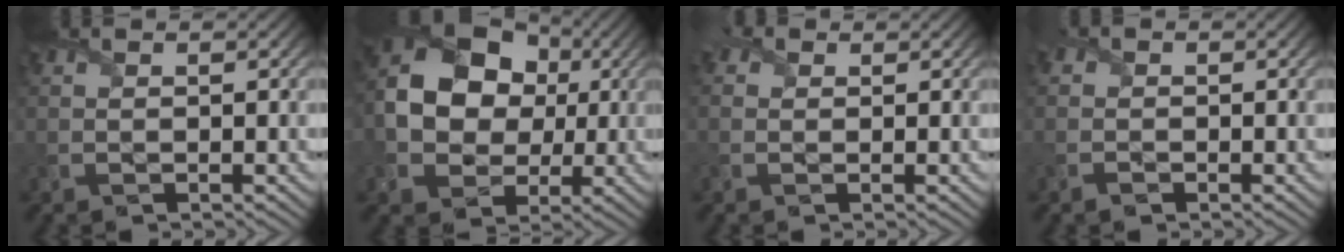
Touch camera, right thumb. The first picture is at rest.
{"total": 13.0, "force": [1.3, 10.3, 7.8], "torque": [-0.164, 0.011, 0.011]}
{"total": 1.4, "force": [0.5, 1.2, 0.5], "torque": [-0.019, 0.001, 0.003]}
{"total": 1.3, "force": [-0.7, 1.1, 0.3], "torque": [-0.009, -0.001, -0.022]}